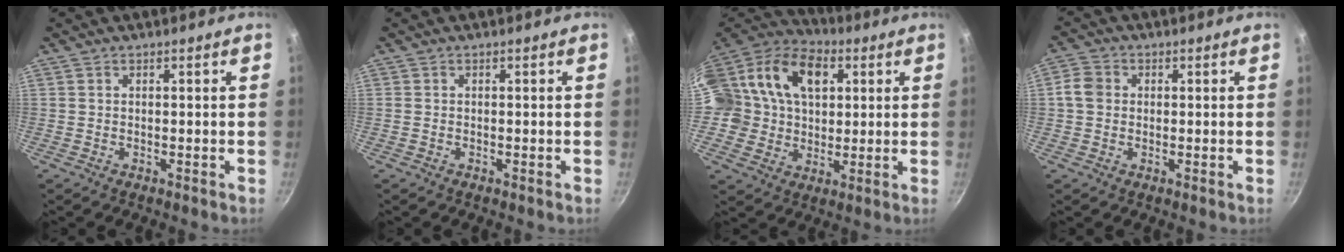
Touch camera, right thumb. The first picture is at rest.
{"total": 0.0}
{"total": 22.0, "force": [6.0, 17.3, 12.3], "torque": [-0.231, 0.028, 0.094]}
{"total": 4.0, "force": [0.1, 3.4, 2.0], "torque": [-0.029, 0.009, -0.009]}